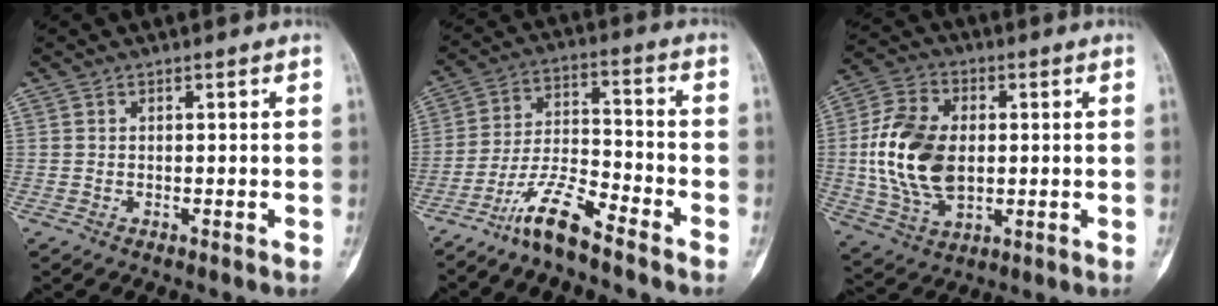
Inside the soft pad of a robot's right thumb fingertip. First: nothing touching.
{"total": 9.7, "force": [-7.6, 1.5, 5.8], "torque": [-0.118, 0.058, -0.150]}
{"total": 16.3, "force": [0.3, 10.3, 12.6], "torque": [-0.239, 0.001, 0.009]}